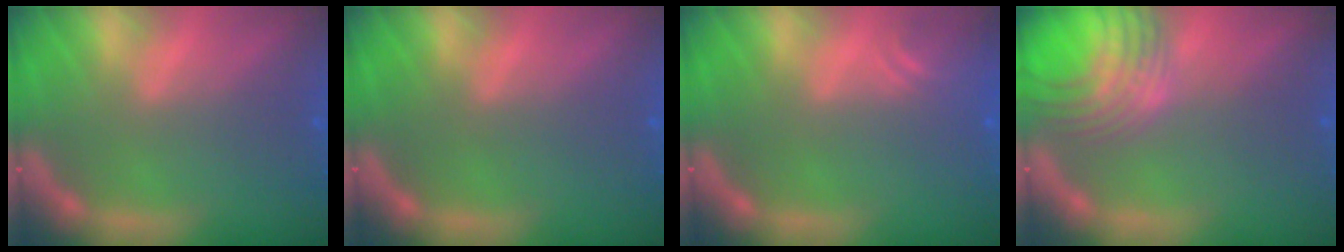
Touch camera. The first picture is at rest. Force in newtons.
{"total": 0.0}
{"total": 2.4}
{"total": 9.1}